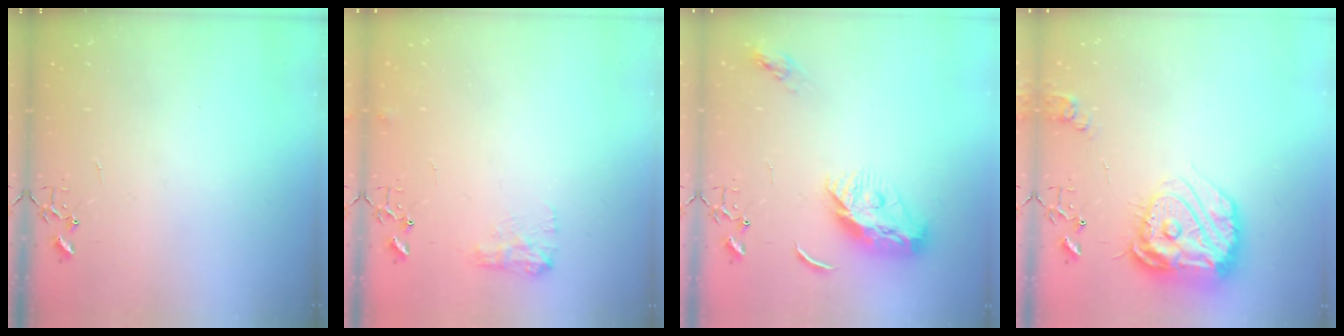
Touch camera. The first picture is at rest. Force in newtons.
{"total": 8.3, "press": 8.2, "slide": 0.3}
{"total": 12.7, "press": 12.7, "slide": 0.3}
{"total": 19.8, "press": 19.7, "slide": 2.0}